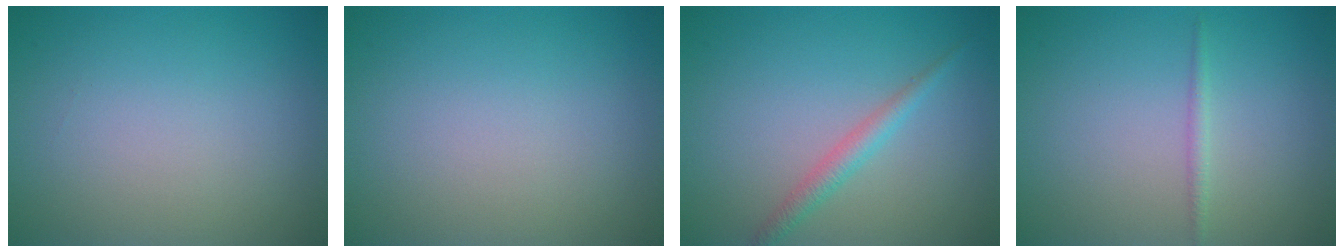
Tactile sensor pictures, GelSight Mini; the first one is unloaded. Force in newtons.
{"total": 0.0}
{"total": 1.9, "press": 1.9, "slide": 0.1}
{"total": 0.9, "press": 0.9, "slide": 0.0}